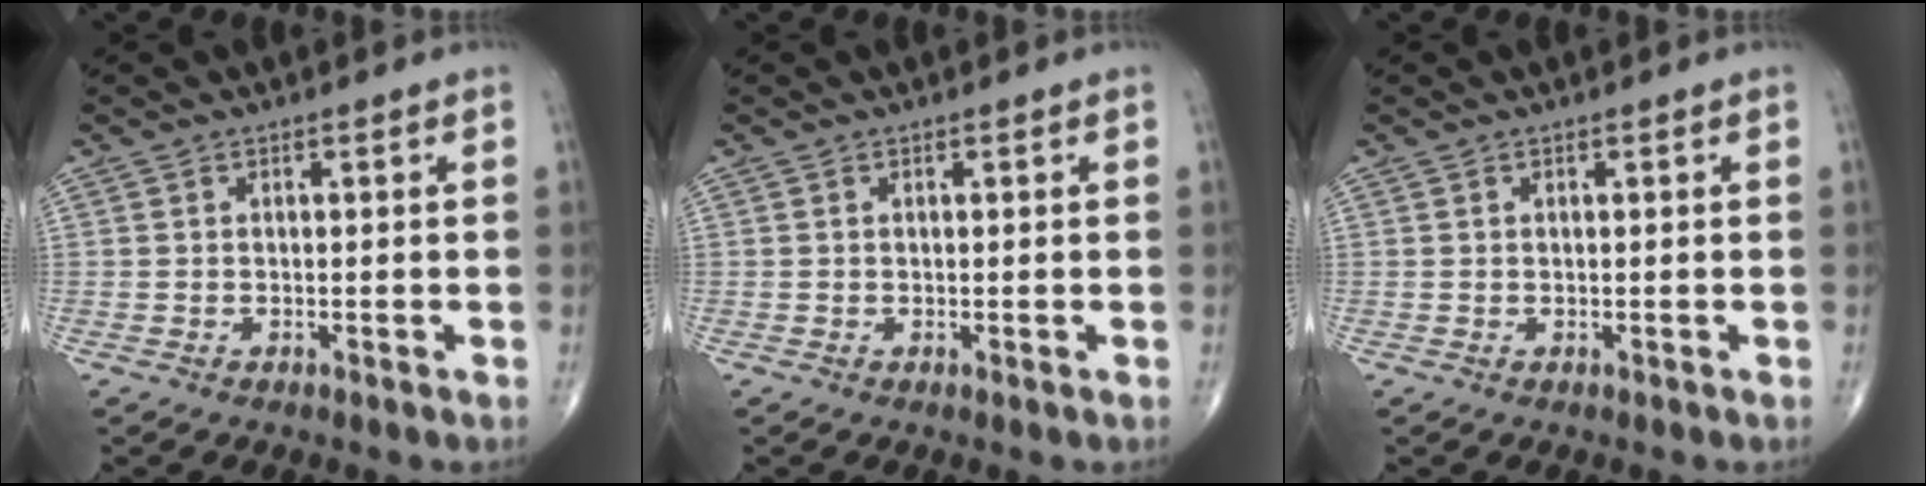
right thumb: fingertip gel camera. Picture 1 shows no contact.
{"total": 0.0}
{"total": 0.0}